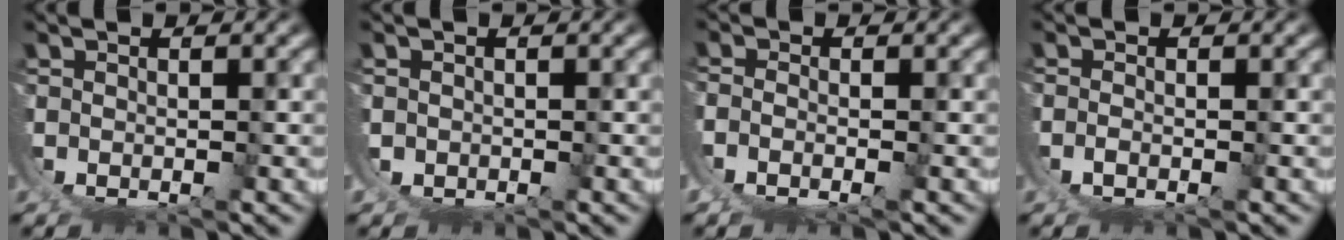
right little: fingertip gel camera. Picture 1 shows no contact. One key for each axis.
{"total": 1.0, "fx": 0.8, "fy": 0.5, "fz": -0.3, "tx": -0.010, "ty": -0.001, "tz": 0.013}
{"total": 3.5, "fx": 0.1, "fy": 2.6, "fz": 2.4, "tx": -0.067, "ty": -0.014, "tz": 0.004}
{"total": 1.5, "fx": 0.2, "fy": 0.9, "fz": 1.1, "tx": -0.029, "ty": -0.004, "tz": 0.005}